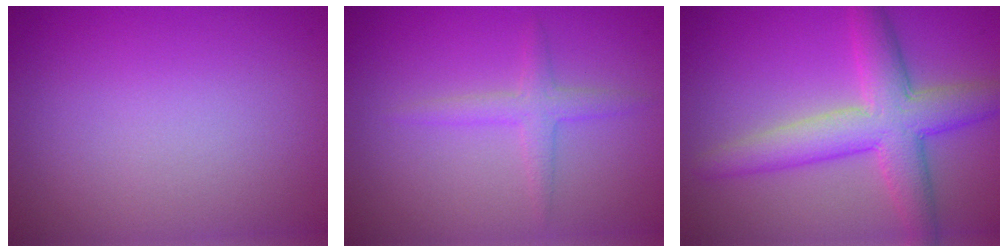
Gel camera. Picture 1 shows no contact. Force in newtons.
{"total": 1.9, "press": 1.9, "slide": 0.1}
{"total": 6.5, "press": 6.5, "slide": 0.1}